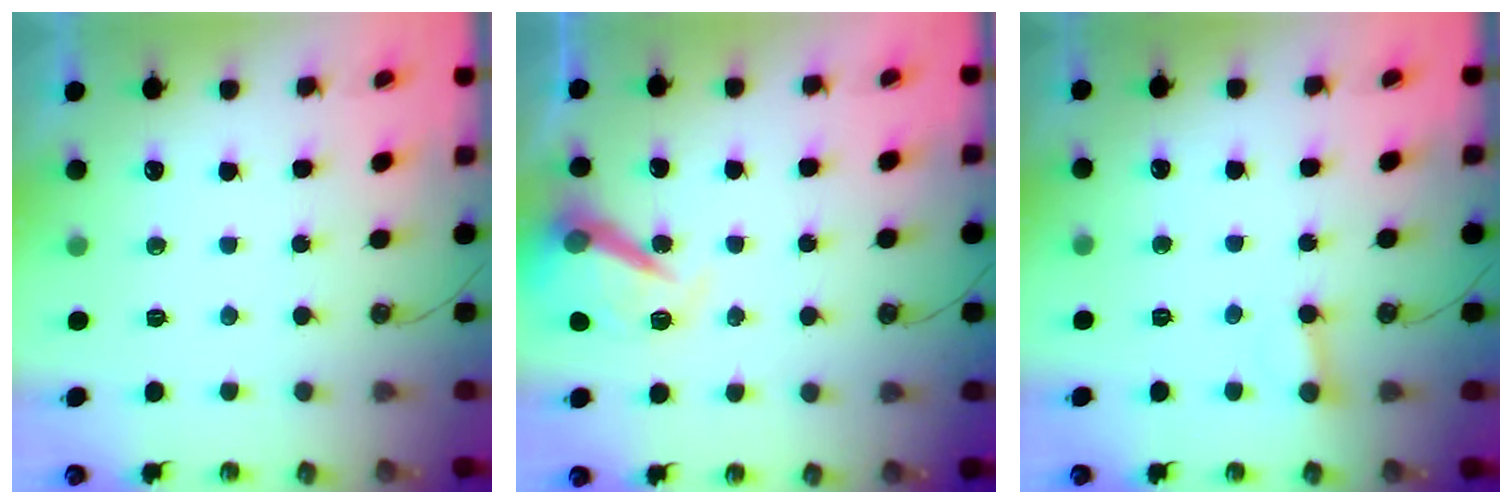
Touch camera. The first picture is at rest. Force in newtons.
{"total": 13.4, "press": 13.3, "slide": 1.2}
{"total": 2.7, "press": 2.7, "slide": 0.1}